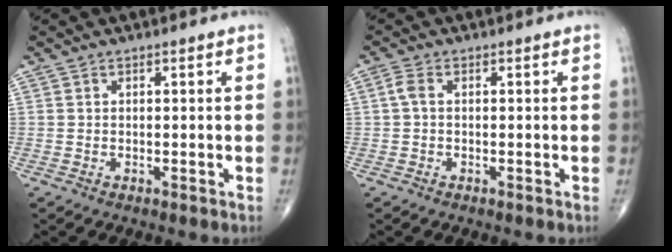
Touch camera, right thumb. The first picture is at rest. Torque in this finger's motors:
{"motor_torque": [-0.51, 0.10, 0.05, -0.02, 0.02]}